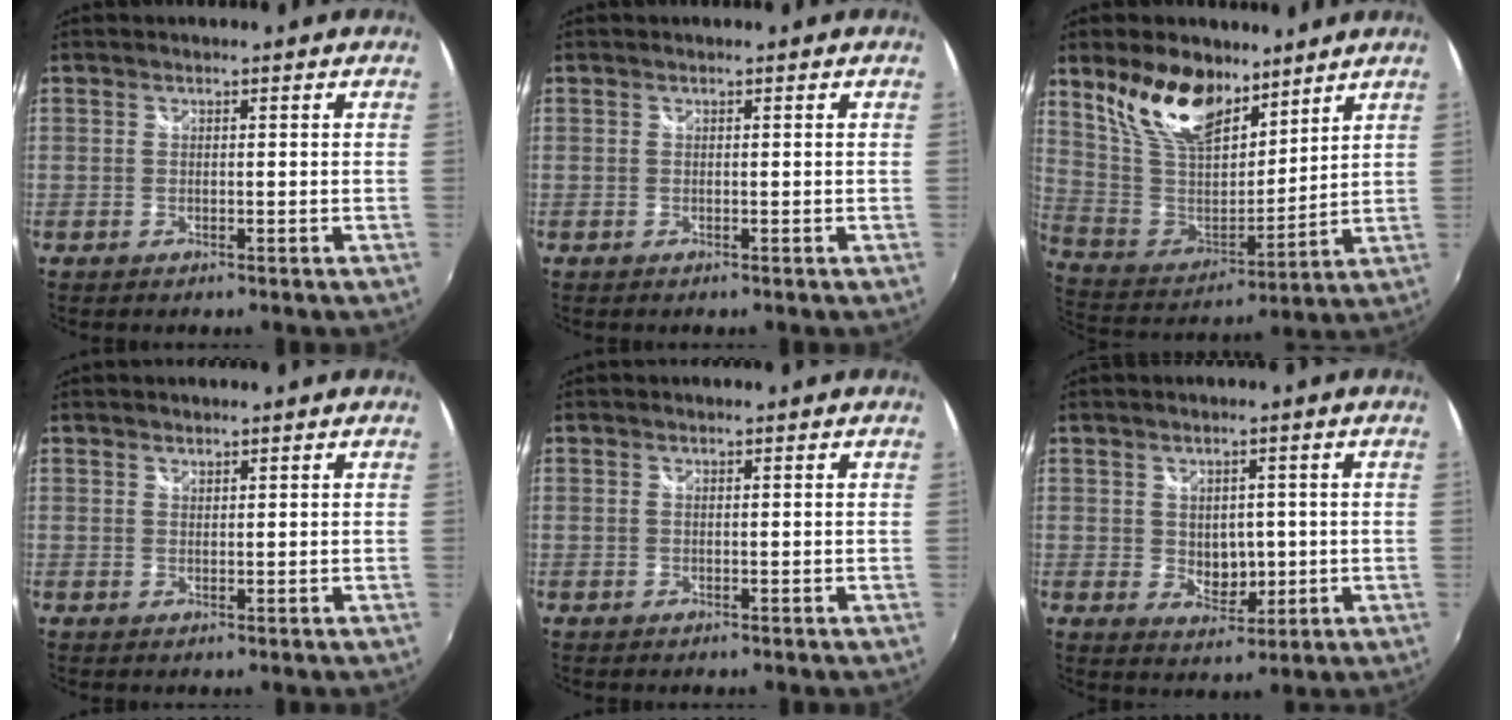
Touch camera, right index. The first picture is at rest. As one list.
[{"total": 0.0}, {"total": 17.3, "force": [11.5, 8.5, 9.8], "torque": [-0.201, 0.009, 0.228]}, {"total": 0.8, "force": [0.7, 0.3, 0.1], "torque": [0.000, 0.001, 0.013]}, {"total": 0.0}, {"total": 5.2, "force": [0.2, 4.1, 3.2], "torque": [-0.046, -0.006, 0.012]}]